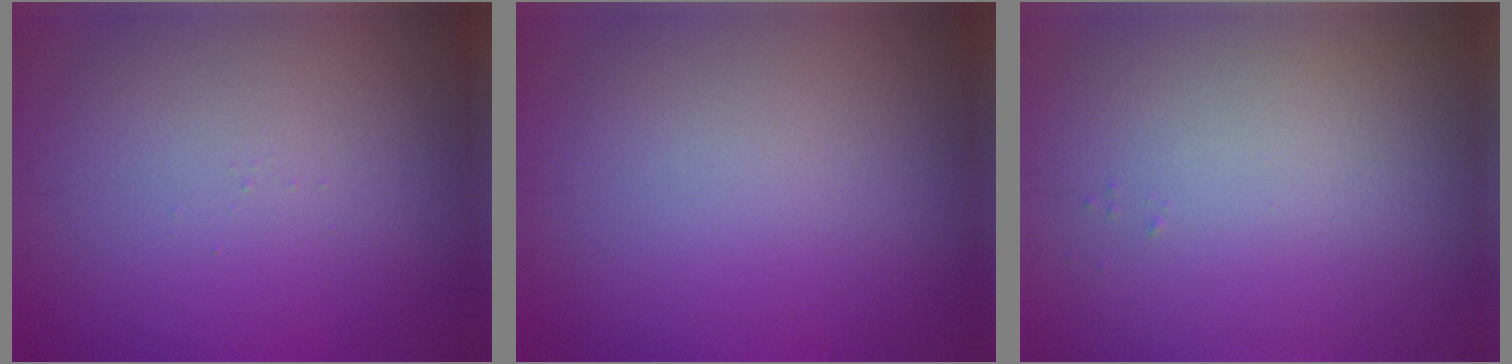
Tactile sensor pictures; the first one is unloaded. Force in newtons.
{"total": 0.0}
{"total": 0.0}